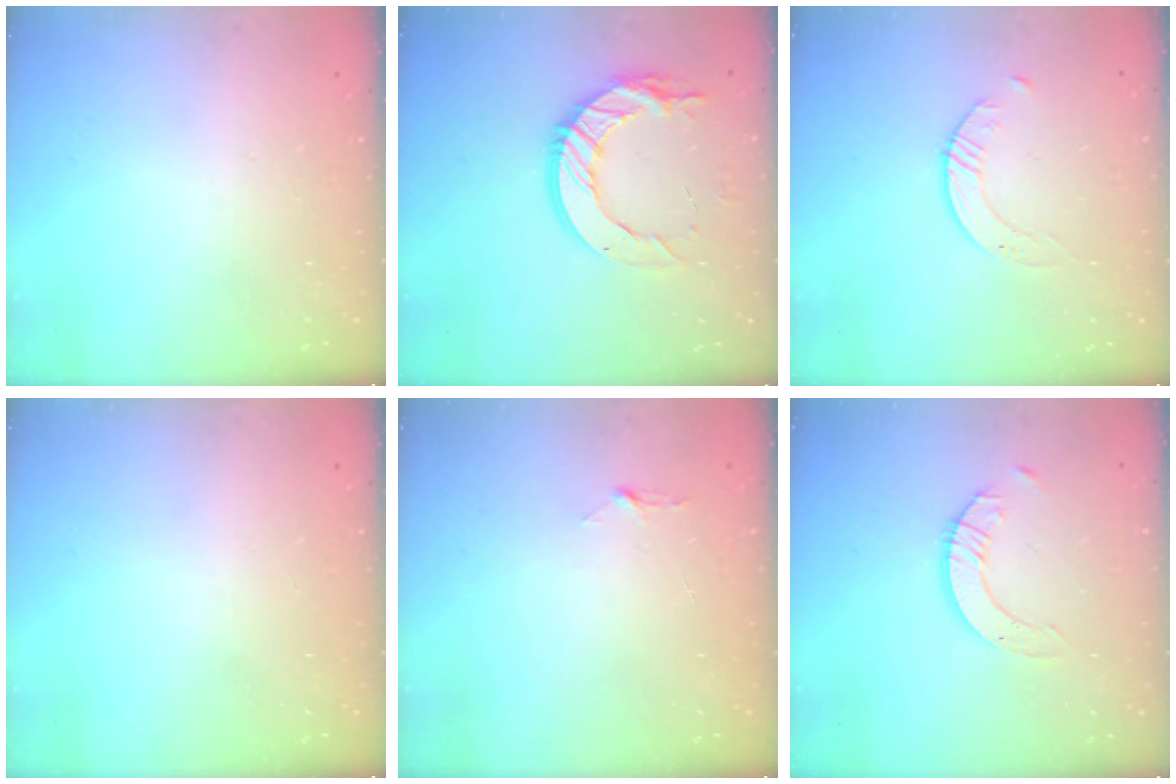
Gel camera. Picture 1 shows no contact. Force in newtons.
{"total": 14.6, "press": 14.5, "slide": 0.9}
{"total": 1.7, "press": 1.7, "slide": 0.2}
{"total": 0.0}
{"total": 2.9, "press": 2.9, "slide": 0.3}
{"total": 3.5, "press": 3.4, "slide": 0.4}